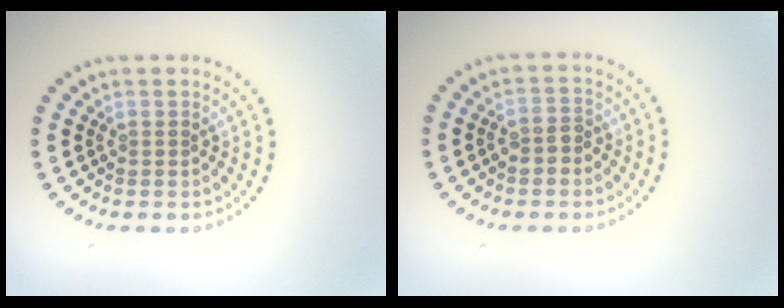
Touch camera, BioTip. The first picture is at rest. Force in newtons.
{"total": 1.6, "press": 1.5, "slide": 0.5}